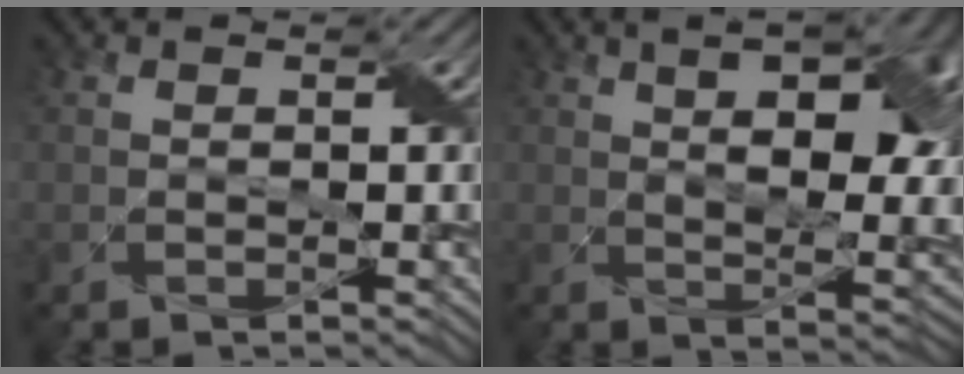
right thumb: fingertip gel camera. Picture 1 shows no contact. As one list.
[{"total": 13.5, "force": [3.7, 6.3, 11.4], "torque": [-0.152, 0.015, 0.044]}]